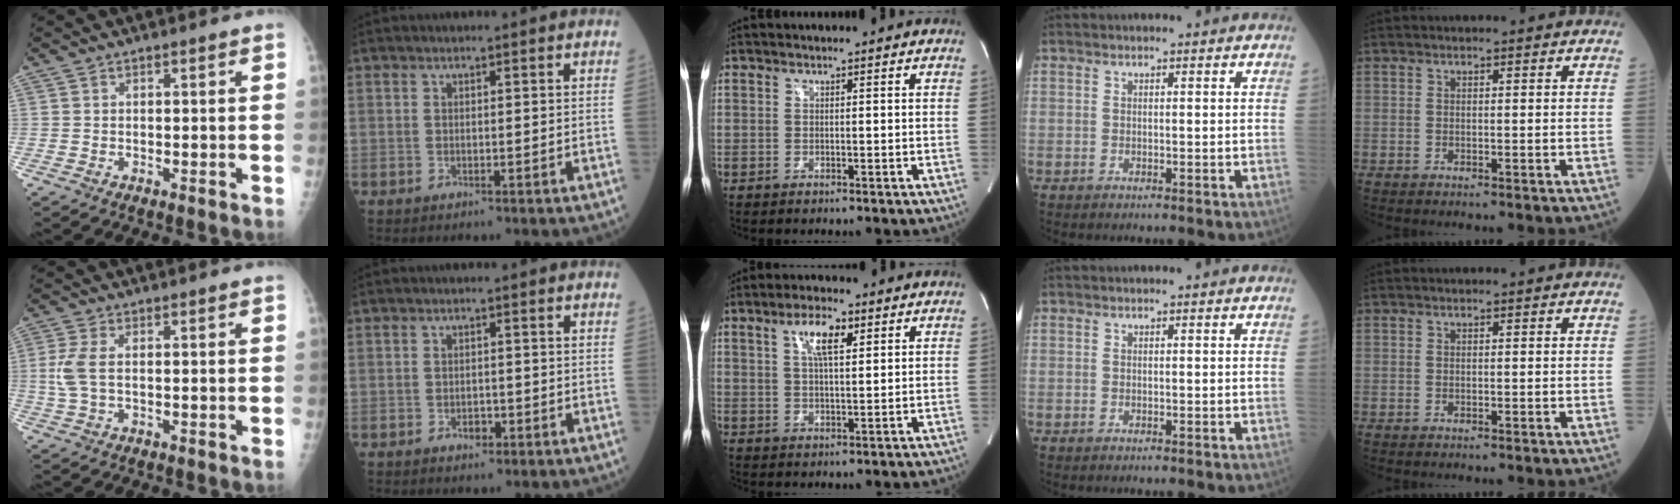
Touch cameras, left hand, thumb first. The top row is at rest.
{"thumb": {"total": 4.3, "force": [0.0, 2.2, 3.7], "torque": [-0.109, 0.005, -0.002]}, "index": {"total": 1.7, "force": [-1.0, 1.0, 0.9], "torque": [-0.011, 0.003, -0.012]}, "middle": {"total": 6.0, "force": [2.8, 1.5, 5.1], "torque": [-0.095, 0.006, 0.050]}}